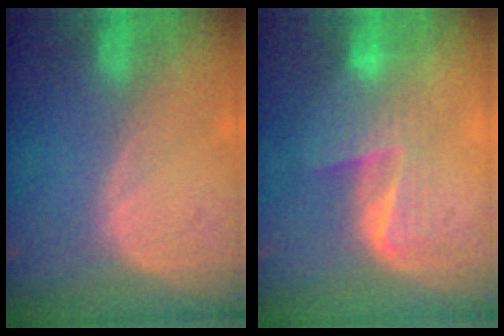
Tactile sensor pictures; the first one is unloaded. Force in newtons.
{"total": 6.2, "press": 5.9, "slide": 1.9}